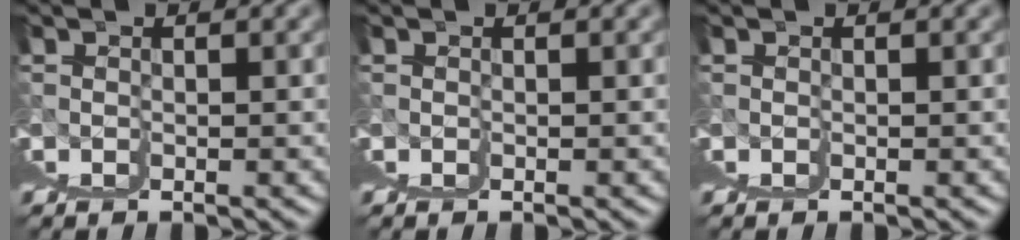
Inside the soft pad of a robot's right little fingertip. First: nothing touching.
{"total": 0.0}
{"total": 0.0}